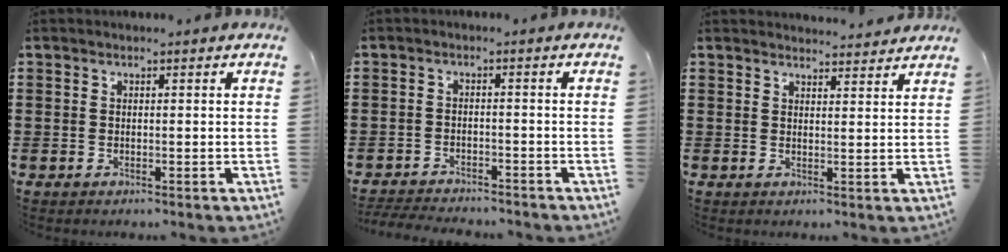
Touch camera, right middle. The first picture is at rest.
{"total": 3.4, "force": [-3.3, 0.3, 0.2], "torque": [-0.016, -0.005, -0.073]}
{"total": 2.5, "force": [2.5, 0.1, -0.1], "torque": [0.002, -0.008, 0.047]}